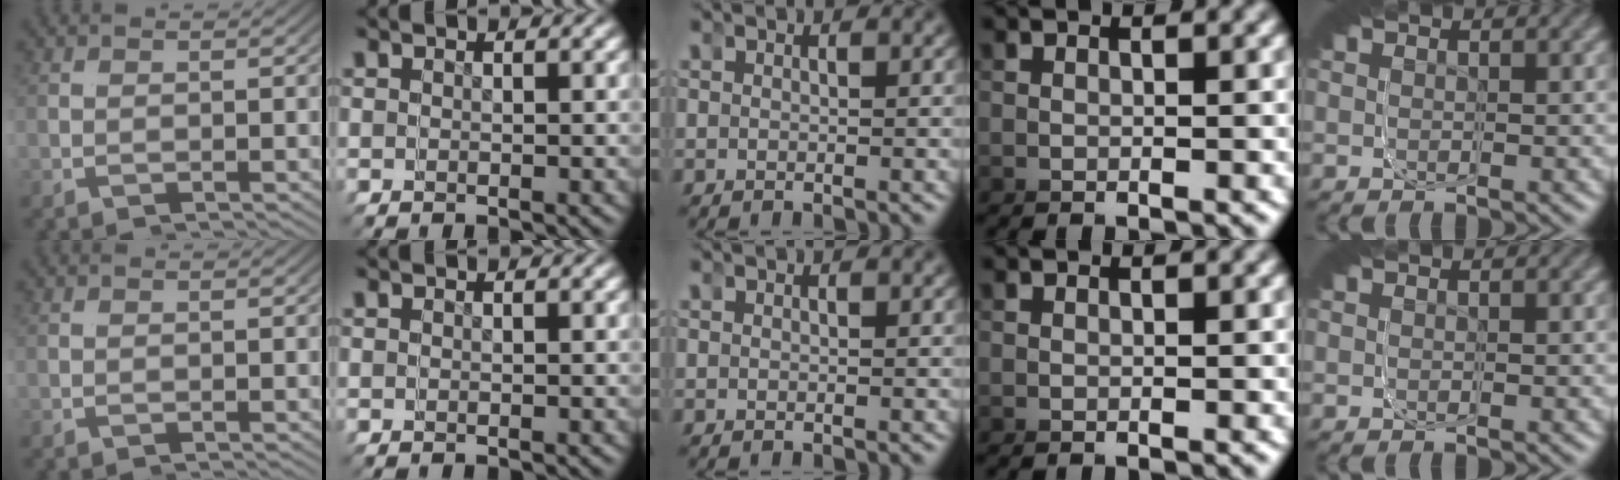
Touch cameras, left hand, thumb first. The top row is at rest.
{}